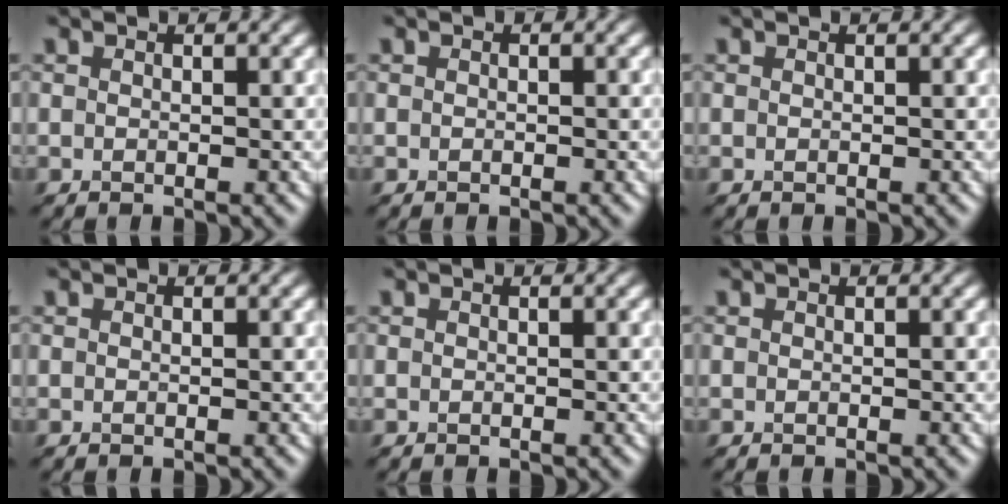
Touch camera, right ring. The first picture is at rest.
{"total": 0.0}
{"total": 0.0}
{"total": 0.0}
{"total": 0.0}
{"total": 0.0}